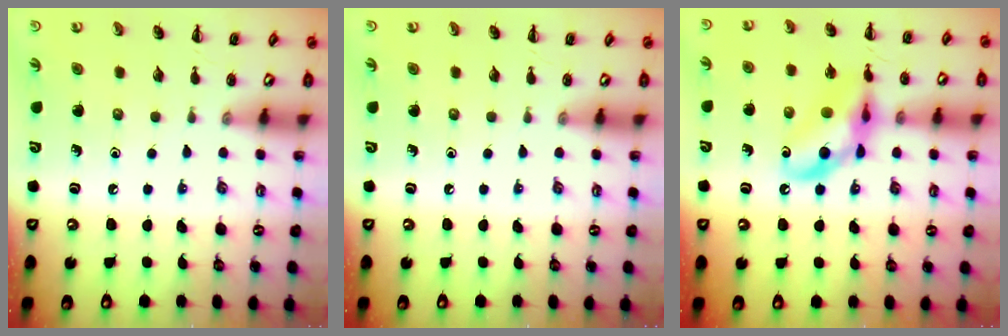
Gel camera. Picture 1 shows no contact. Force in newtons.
{"total": 0.0}
{"total": 14.3, "press": 14.0, "slide": 3.1}